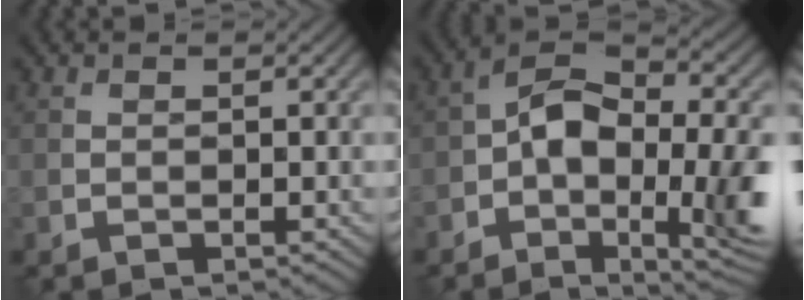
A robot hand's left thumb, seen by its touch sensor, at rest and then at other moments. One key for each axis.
{"total": 13.4, "fx": -1.7, "fy": 6.9, "fz": 11.3, "tx": -0.190, "ty": 0.002, "tz": -0.035}